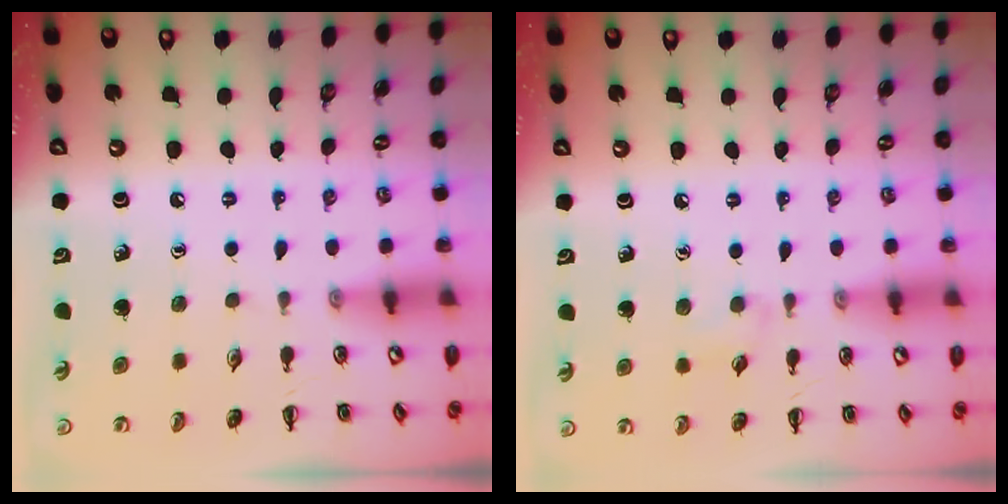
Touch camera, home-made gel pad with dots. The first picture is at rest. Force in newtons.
{"total": 5.1, "press": 4.8, "slide": 1.8}